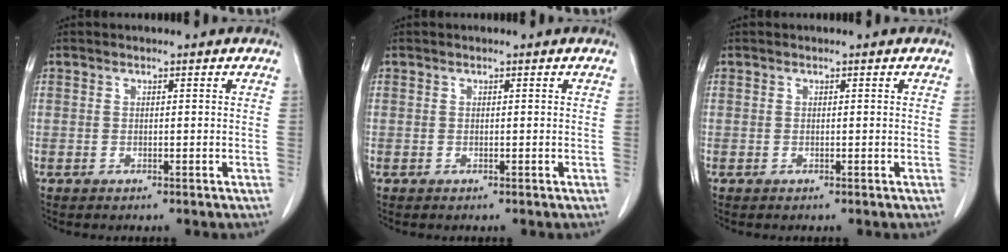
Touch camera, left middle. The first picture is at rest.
{"total": 0.0}
{"total": 0.0}